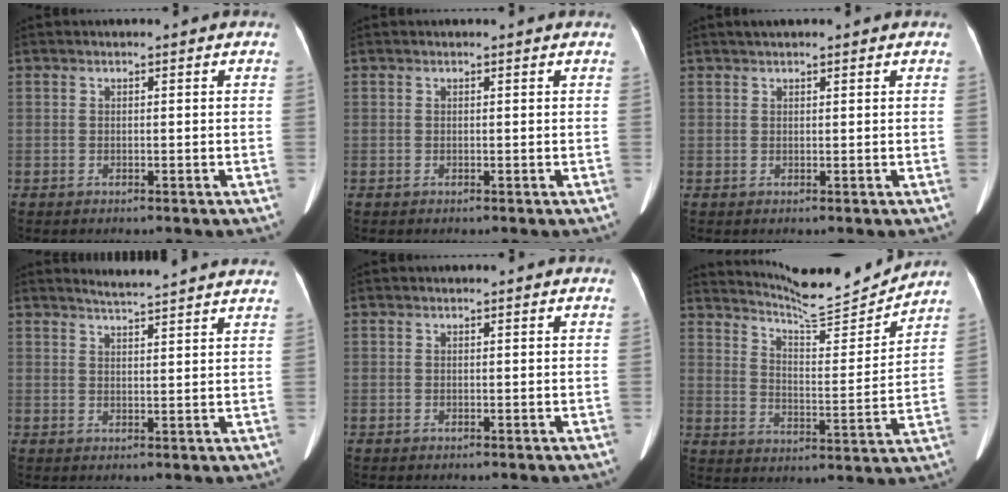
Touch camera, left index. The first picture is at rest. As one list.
[{"total": 0.7, "force": [0.7, 0.0, 0.2], "torque": [-0.008, 0.001, 0.007]}, {"total": 2.0, "force": [1.3, 0.5, 1.5], "torque": [-0.018, 0.026, 0.021]}, {"total": 9.0, "force": [8.6, -0.5, 2.6], "torque": [-0.044, 0.008, 0.100]}, {"total": 0.0}, {"total": 11.2, "force": [11.0, -0.9, 1.4], "torque": [-0.030, -0.025, 0.169]}]